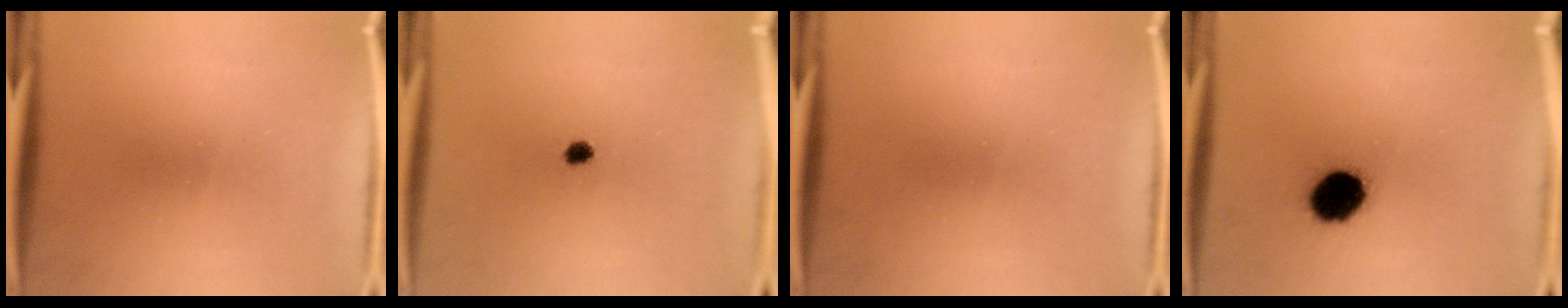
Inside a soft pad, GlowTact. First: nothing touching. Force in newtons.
{"total": 1.8}
{"total": 0.0}
{"total": 10.8}